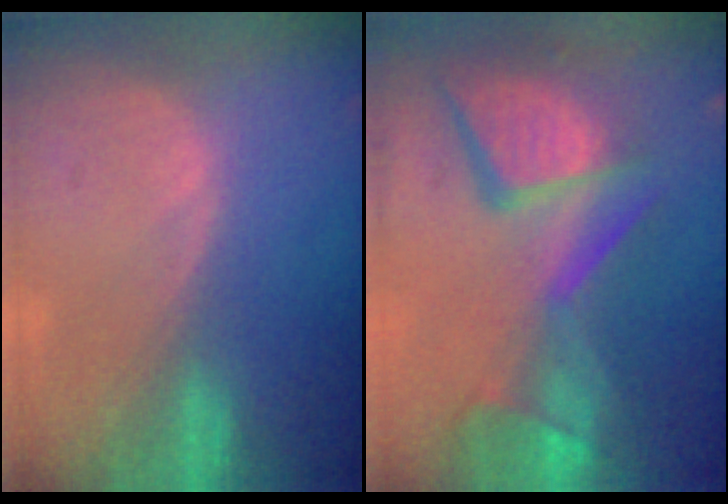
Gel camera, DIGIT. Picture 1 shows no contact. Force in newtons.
{"total": 13.9, "press": 11.3, "slide": 8.0}